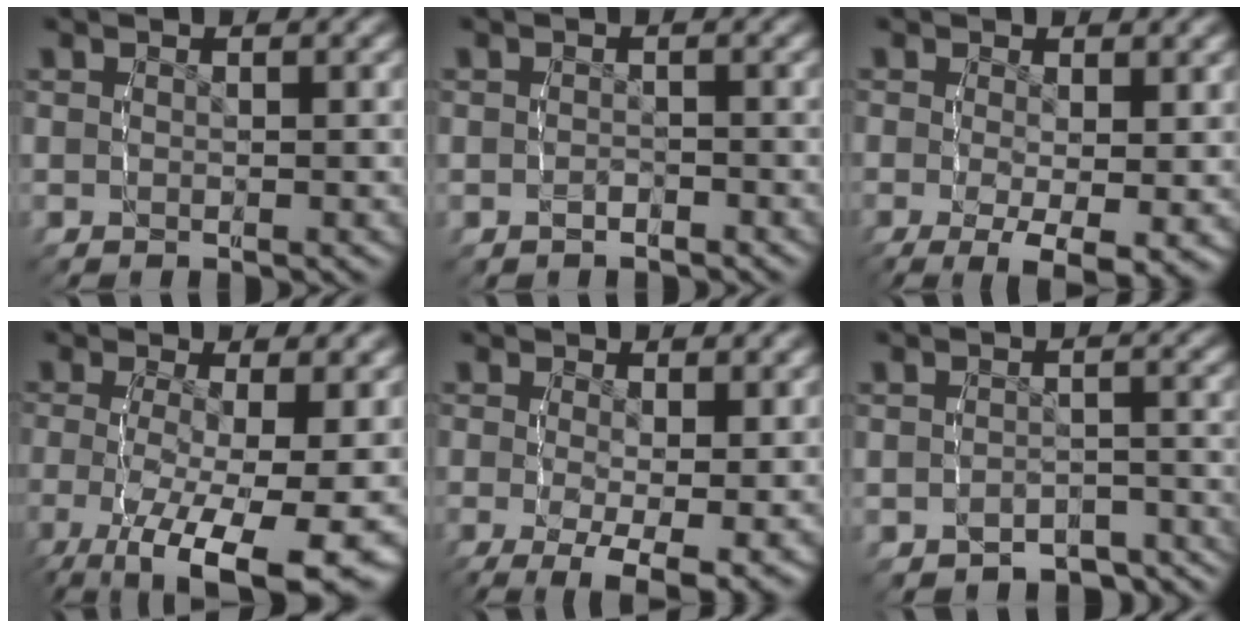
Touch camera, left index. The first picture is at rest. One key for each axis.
{"total": 1.1, "fx": -1.0, "fy": 0.5, "fz": 0.0, "tx": 0.001, "ty": -0.003, "tz": -0.012}
{"total": 6.1, "fx": -3.1, "fy": 2.0, "fz": 4.8, "tx": -0.079, "ty": -0.039, "tz": -0.027}
{"total": 10.1, "fx": -5.0, "fy": 4.2, "fz": 7.7, "tx": -0.147, "ty": -0.053, "tz": -0.048}
{"total": 6.8, "fx": -3.3, "fy": 2.4, "fz": 5.5, "tx": -0.091, "ty": -0.048, "tz": -0.027}
{"total": 6.1, "fx": -5.6, "fy": 2.1, "fz": 1.0, "tx": 0.000, "ty": -0.013, "tz": -0.084}